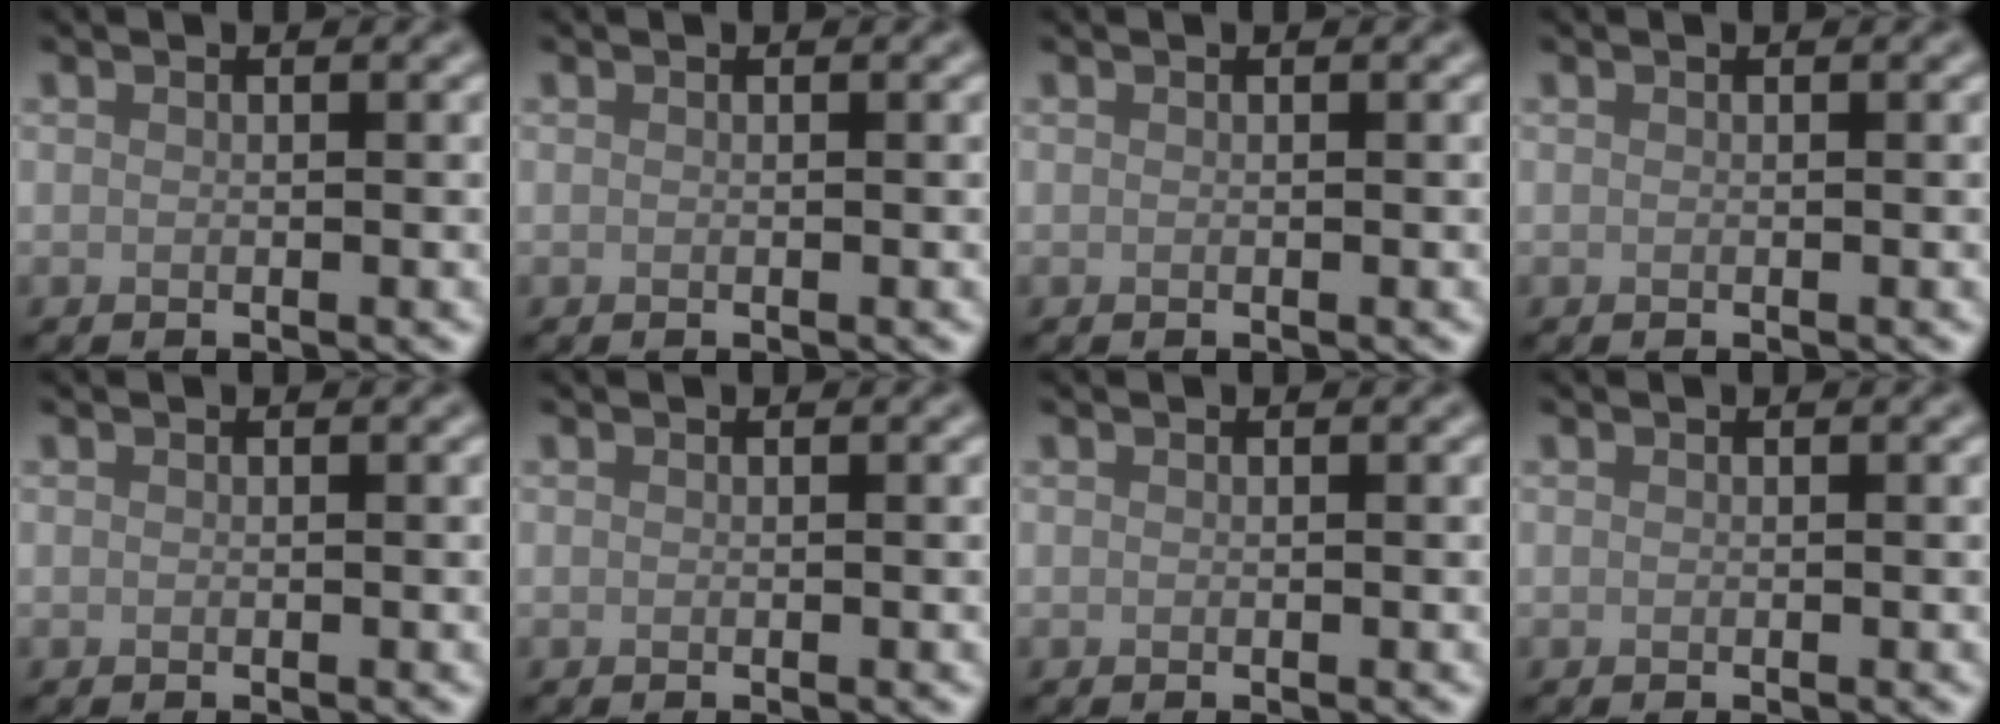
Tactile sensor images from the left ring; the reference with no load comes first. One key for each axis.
{"total": 0.0}
{"total": 0.0}
{"total": 0.0}
{"total": 0.0}
{"total": 0.0}
{"total": 0.0}
{"total": 0.0}